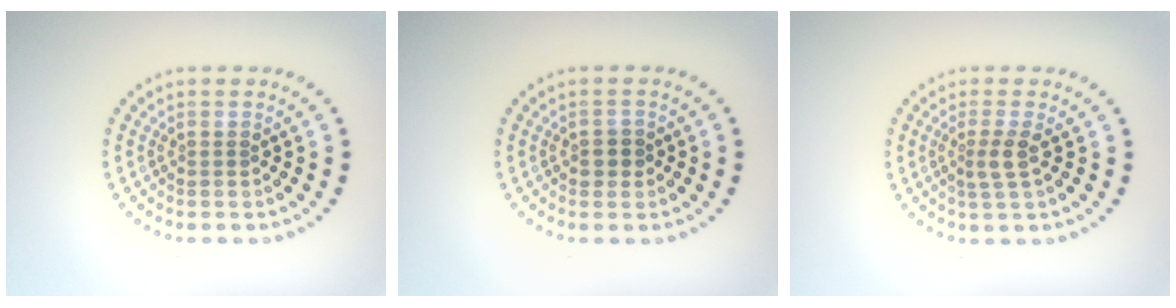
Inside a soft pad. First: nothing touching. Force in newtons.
{"total": 1.3, "press": 1.3, "slide": 0.4}
{"total": 1.8, "press": 1.5, "slide": 1.1}